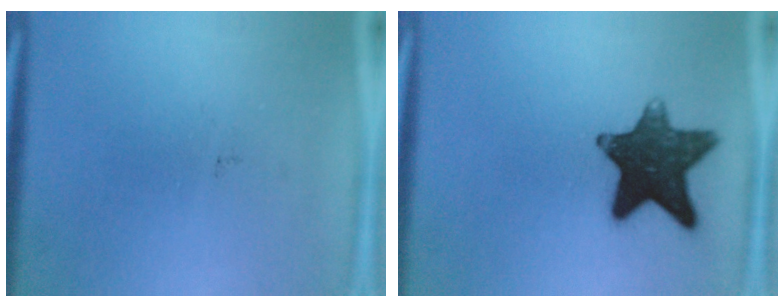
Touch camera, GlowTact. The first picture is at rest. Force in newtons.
{"total": 13.4}